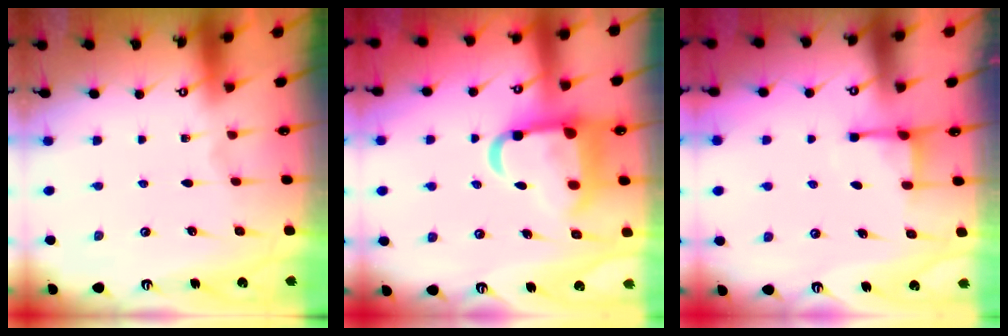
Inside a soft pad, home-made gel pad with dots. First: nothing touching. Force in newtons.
{"total": 14.9, "press": 14.8, "slide": 2.0}
{"total": 2.5, "press": 2.4, "slide": 0.5}